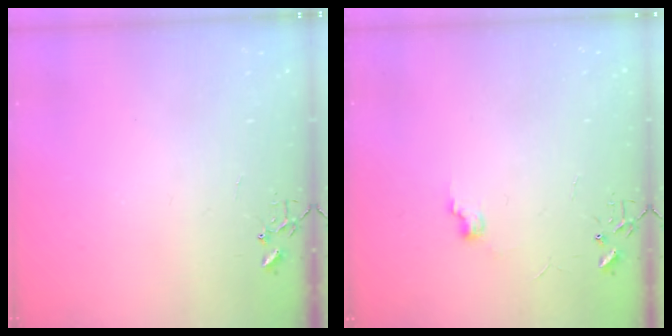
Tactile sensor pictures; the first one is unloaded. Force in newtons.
{"total": 5.9, "press": 5.9, "slide": 0.7}